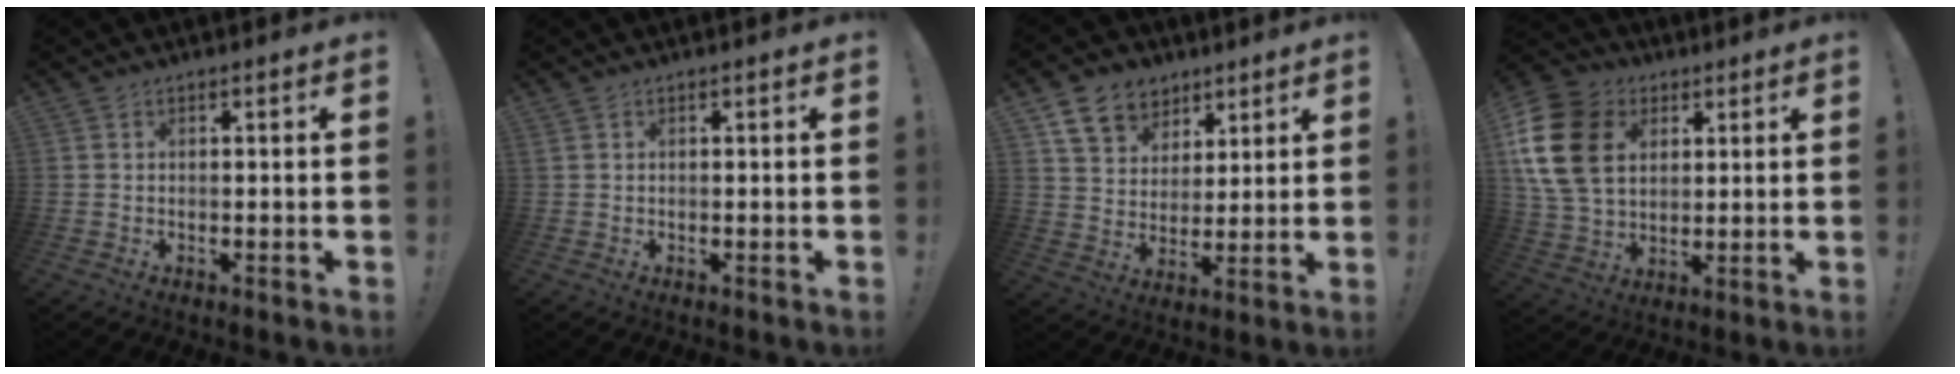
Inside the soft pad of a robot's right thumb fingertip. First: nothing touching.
{"total": 0.0}
{"total": 11.7, "force": [7.1, 8.4, 3.8], "torque": [-0.057, -0.042, 0.139]}
{"total": 18.8, "force": [5.4, 14.1, 11.2], "torque": [-0.213, -0.012, 0.100]}